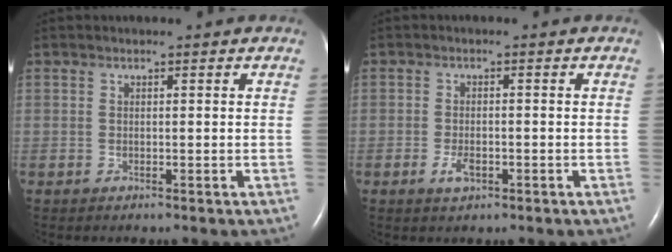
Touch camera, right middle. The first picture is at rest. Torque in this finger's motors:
{"motor_torque": [0.02, 0.02, 0.01, 0.02]}